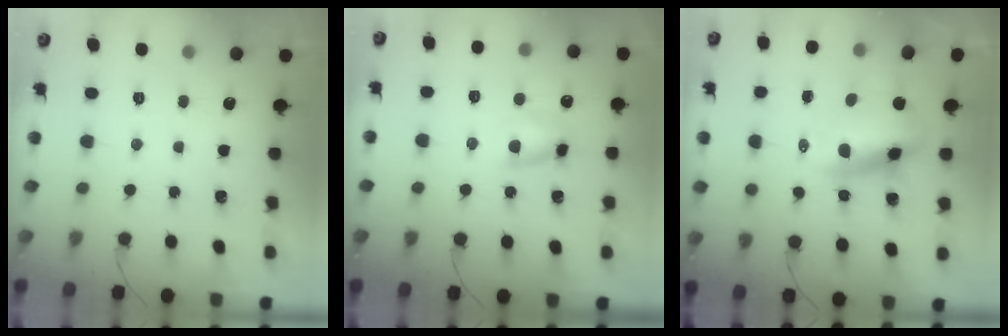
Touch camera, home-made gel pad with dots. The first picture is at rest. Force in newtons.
{"total": 7.0, "press": 7.0, "slide": 0.9}
{"total": 8.7, "press": 8.3, "slide": 2.3}